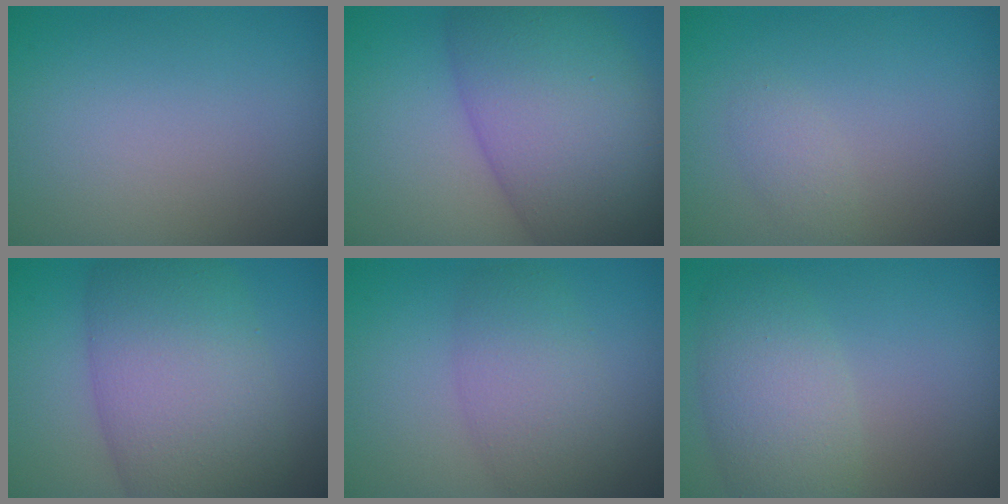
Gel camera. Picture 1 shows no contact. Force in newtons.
{"total": 11.0, "press": 11.0, "slide": 0.3}
{"total": 1.1, "press": 1.1, "slide": 0.0}
{"total": 10.5, "press": 10.5, "slide": 0.1}
{"total": 4.3, "press": 4.3, "slide": 0.3}
{"total": 4.6, "press": 4.6, "slide": 0.2}